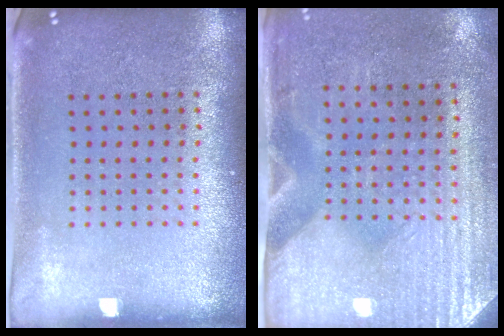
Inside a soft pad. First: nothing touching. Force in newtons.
{"total": 3.0, "press": 2.6, "slide": 1.5}